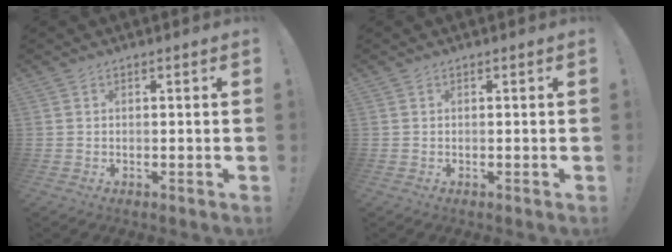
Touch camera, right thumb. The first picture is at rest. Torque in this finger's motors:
{"motor_torque": [0.00, 0.00, -0.06, 0.07, 0.00]}